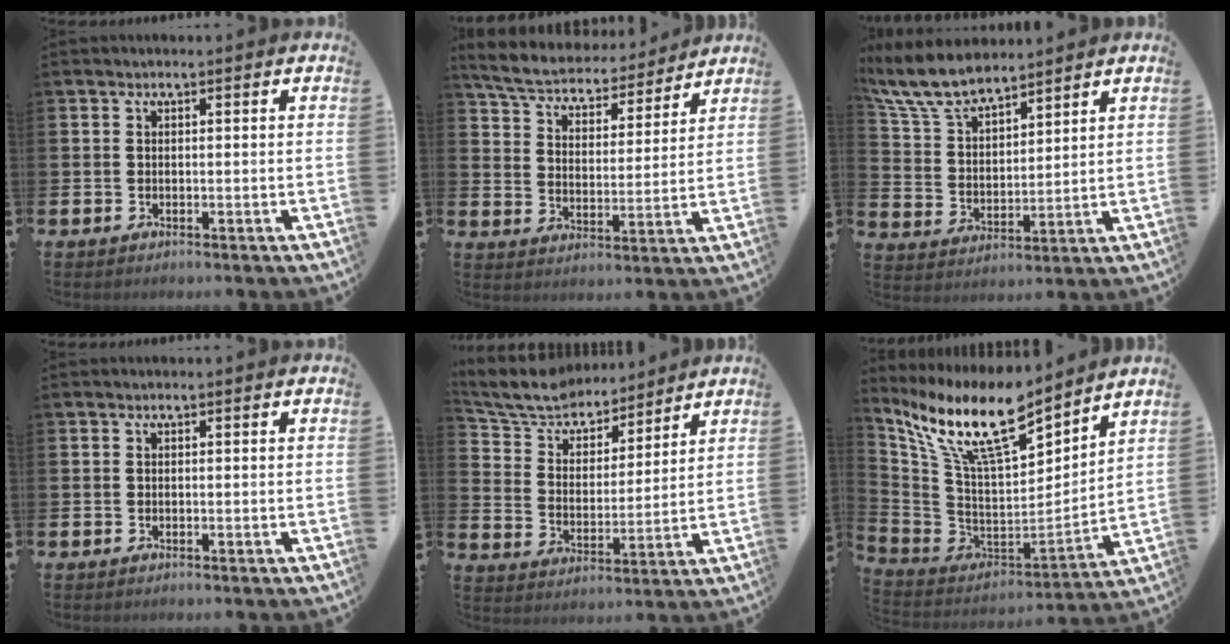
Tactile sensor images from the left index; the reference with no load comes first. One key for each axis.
{"total": 6.4, "fx": 6.1, "fy": 1.5, "fz": 1.3, "tx": -0.061, "ty": -0.043, "tz": 0.104}
{"total": 8.8, "fx": 7.9, "fy": 2.3, "fz": 3.0, "tx": -0.095, "ty": -0.029, "tz": 0.148}
{"total": 0.0}
{"total": 8.1, "fx": 7.6, "fy": 2.7, "fz": 1.2, "tx": -0.072, "ty": -0.053, "tz": 0.136}
{"total": 12.4, "fx": 9.6, "fy": 2.9, "fz": 7.2, "tx": -0.181, "ty": -0.055, "tz": 0.170}